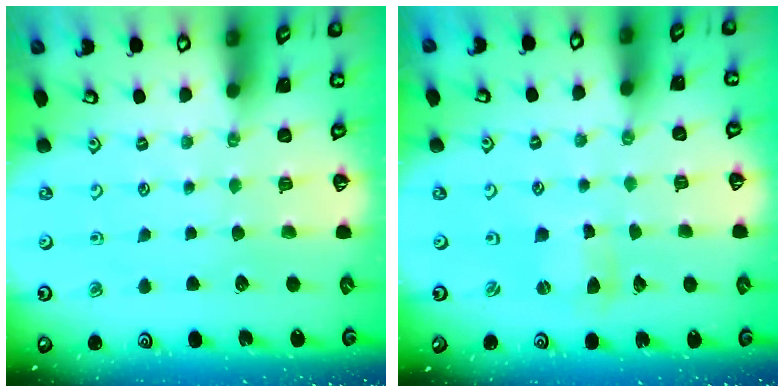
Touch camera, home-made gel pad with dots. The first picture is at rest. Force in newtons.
{"total": 1.7, "press": 1.7, "slide": 0.3}